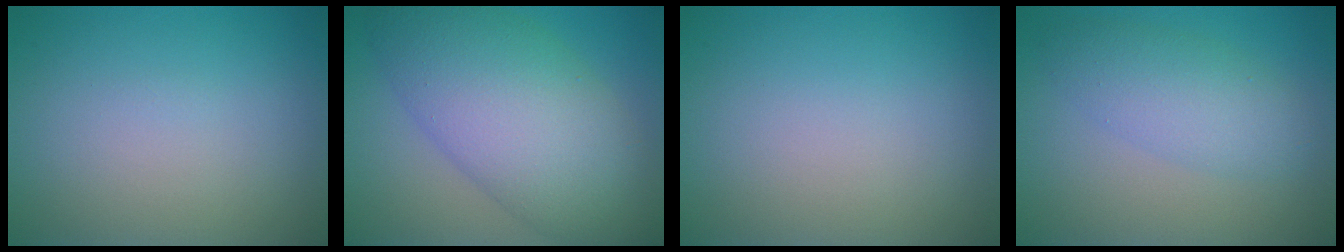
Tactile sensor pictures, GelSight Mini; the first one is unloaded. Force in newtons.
{"total": 10.8, "press": 10.8, "slide": 0.2}
{"total": 0.0}
{"total": 3.9, "press": 3.9, "slide": 0.1}